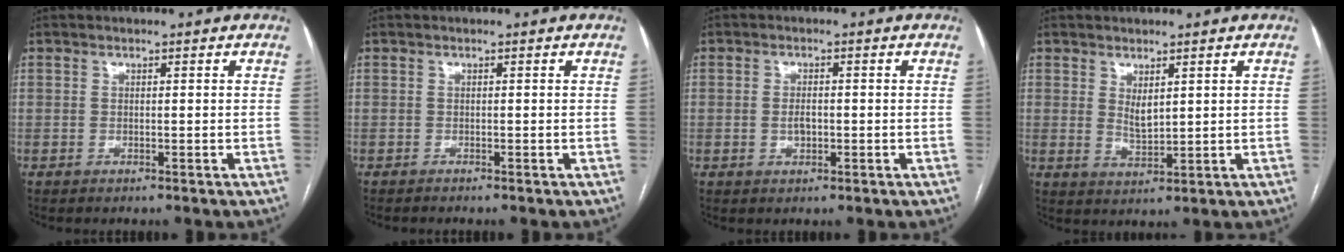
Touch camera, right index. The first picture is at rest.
{"total": 0.5, "force": [-0.5, -0.1, 0.1], "torque": [-0.006, -0.003, -0.009]}
{"total": 2.2, "force": [-0.4, 1.2, 1.8], "torque": [-0.033, 0.002, -0.005]}
{"total": 2.9, "force": [1.2, 1.2, 2.4], "torque": [-0.048, -0.009, 0.031]}